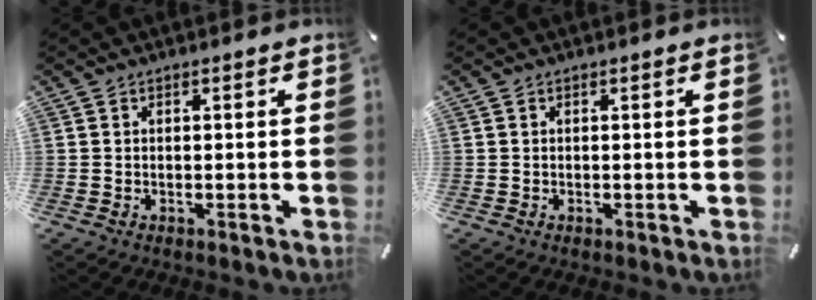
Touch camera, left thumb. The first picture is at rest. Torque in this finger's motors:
{"motor_torque": [-0.04, -0.23, 0.15, 0.11, 0.00]}